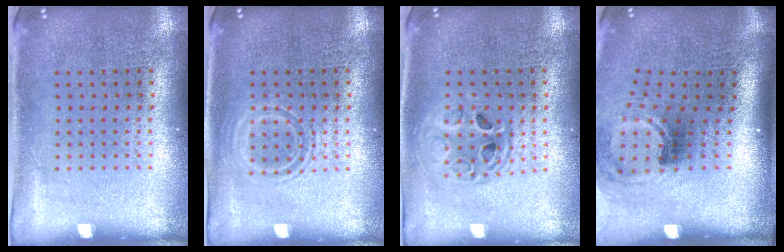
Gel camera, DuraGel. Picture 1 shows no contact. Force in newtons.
{"total": 1.0, "press": 0.9, "slide": 0.3}
{"total": 1.4, "press": 1.2, "slide": 0.7}
{"total": 1.8, "press": 1.1, "slide": 1.4}